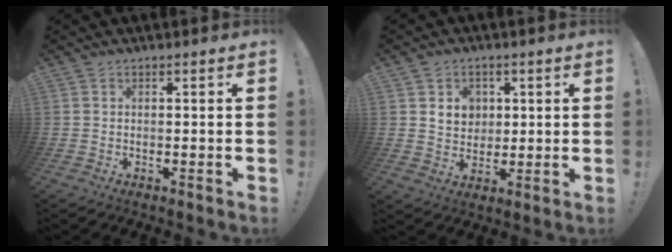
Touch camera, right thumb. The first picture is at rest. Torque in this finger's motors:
{"motor_torque": [0.52, 0.92, 0.23, -0.03, 0.00]}